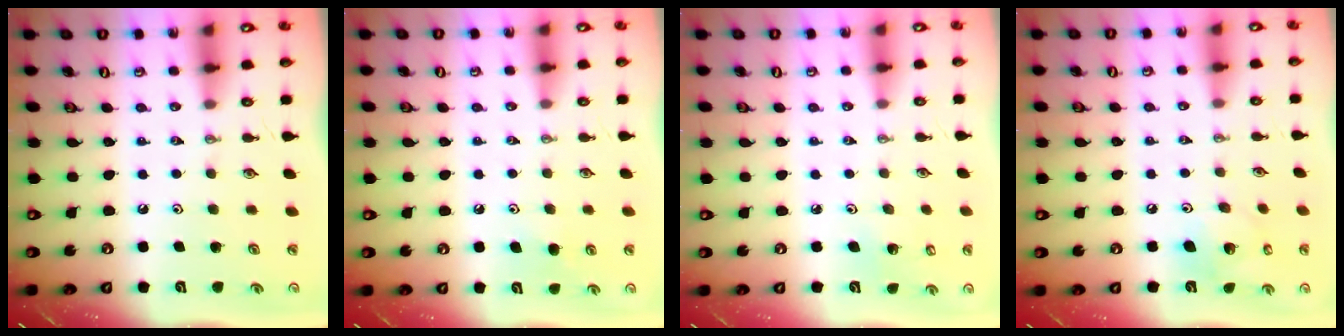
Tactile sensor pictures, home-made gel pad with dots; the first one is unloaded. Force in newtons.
{"total": 5.5, "press": 5.4, "slide": 1.2}
{"total": 3.1, "press": 3.0, "slide": 0.3}
{"total": 10.0, "press": 9.8, "slide": 2.0}